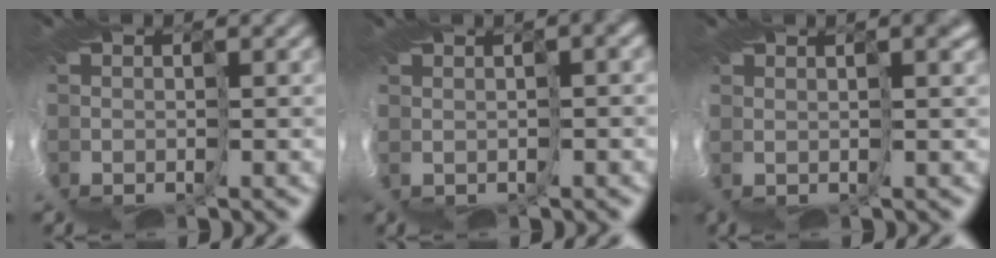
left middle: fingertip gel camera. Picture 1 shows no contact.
{"total": 4.6, "force": [0.6, 1.6, 4.3], "torque": [-0.066, 0.016, 0.037]}
{"total": 5.2, "force": [2.1, 0.5, 4.7], "torque": [-0.061, 0.009, 0.069]}